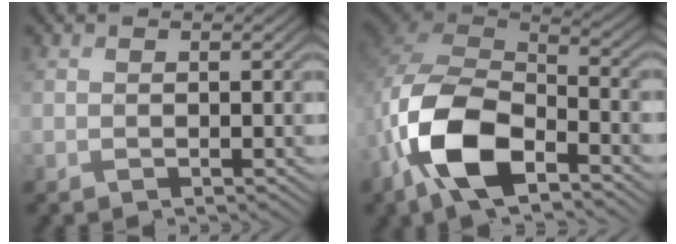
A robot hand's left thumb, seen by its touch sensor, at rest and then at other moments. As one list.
[{"total": 12.8, "force": [-5.6, 6.4, 9.5], "torque": [-0.213, -0.016, -0.110]}]